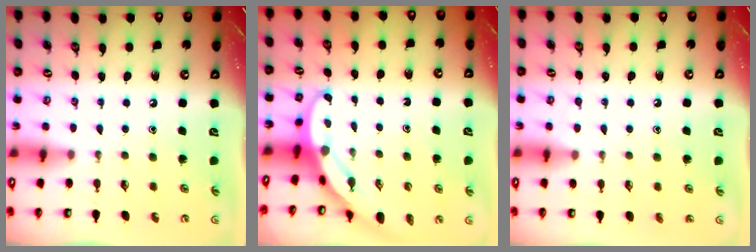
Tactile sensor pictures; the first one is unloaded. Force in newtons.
{"total": 3.4, "press": 3.4, "slide": 0.1}
{"total": 2.6, "press": 2.6, "slide": 0.3}